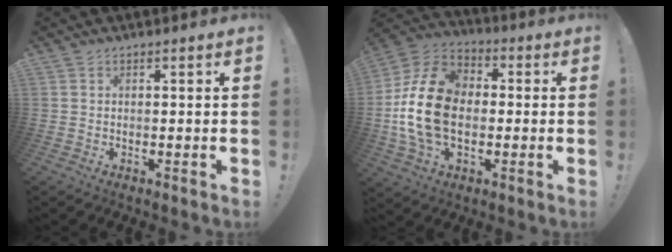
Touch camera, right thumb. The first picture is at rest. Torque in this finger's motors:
{"motor_torque": [2.54, 2.47, 0.28, 0.00, 0.17]}